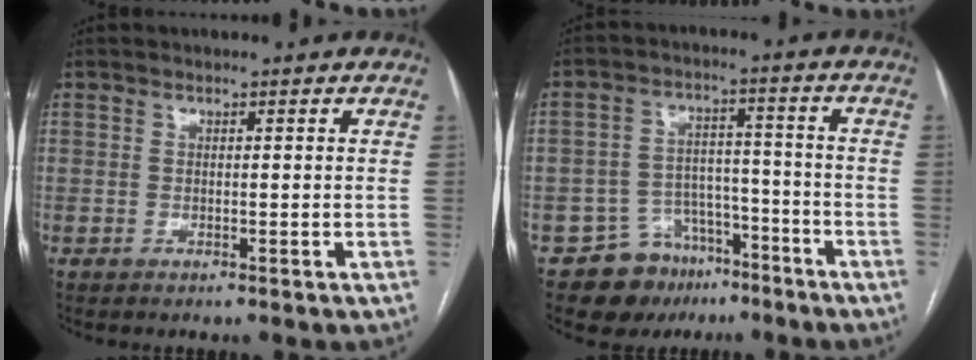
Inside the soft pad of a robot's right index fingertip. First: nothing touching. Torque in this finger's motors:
{"motor_torque": [-0.02, -0.45, -0.63, -0.21]}